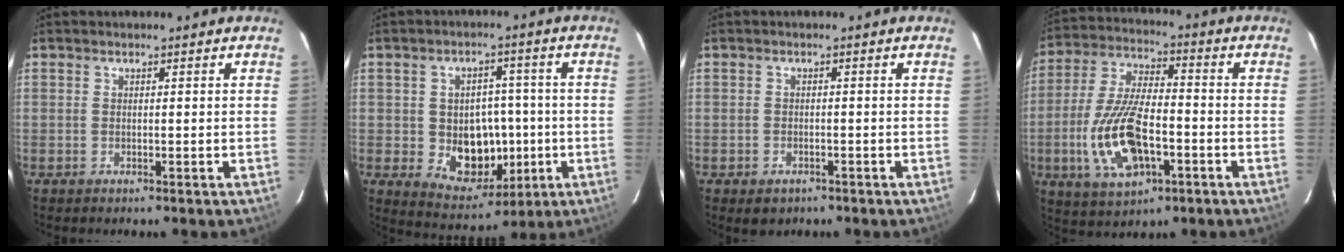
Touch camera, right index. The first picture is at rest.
{"total": 11.3, "force": [-1.9, 8.9, 6.7], "torque": [-0.124, 0.004, -0.008]}
{"total": 3.0, "force": [-1.8, 2.2, 1.1], "torque": [-0.026, -0.002, -0.020]}
{"total": 16.2, "force": [-4.8, 7.2, 13.7], "torque": [-0.297, -0.007, -0.082]}